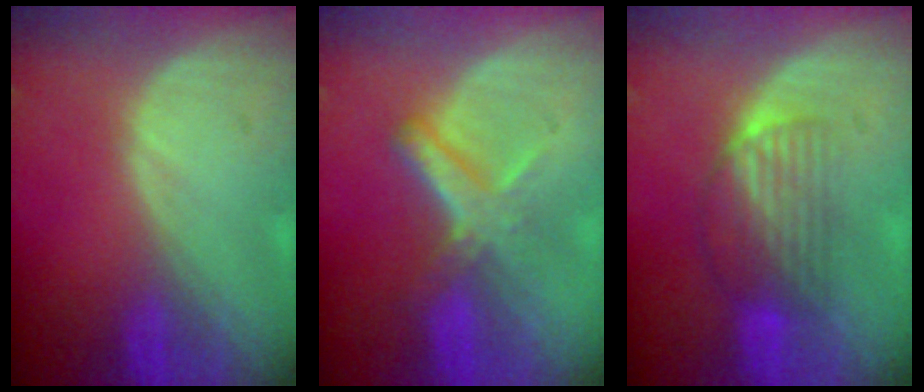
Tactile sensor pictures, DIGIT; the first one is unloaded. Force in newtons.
{"total": 5.5, "press": 5.0, "slide": 2.4}
{"total": 6.6, "press": 5.7, "slide": 3.4}